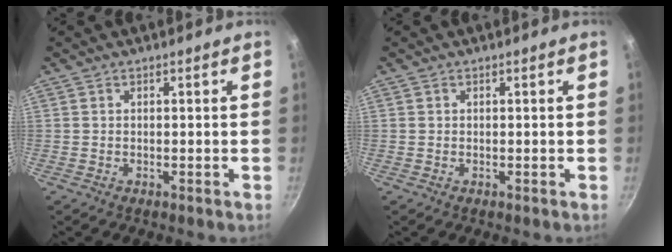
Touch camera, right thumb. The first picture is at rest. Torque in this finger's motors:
{"motor_torque": [-0.05, -0.22, -0.50, 0.10, 0.05]}